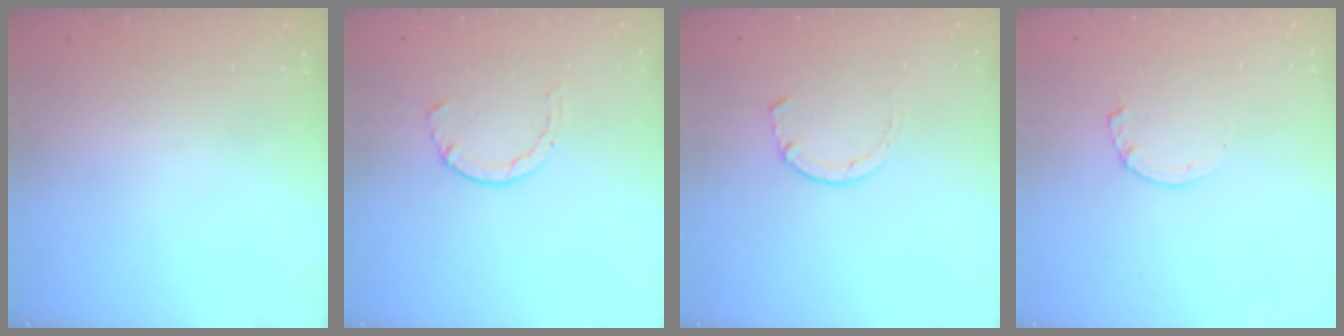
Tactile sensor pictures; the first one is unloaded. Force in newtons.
{"total": 2.1, "press": 2.1, "slide": 0.5}
{"total": 1.5, "press": 1.5, "slide": 0.3}
{"total": 1.0, "press": 0.9, "slide": 0.2}